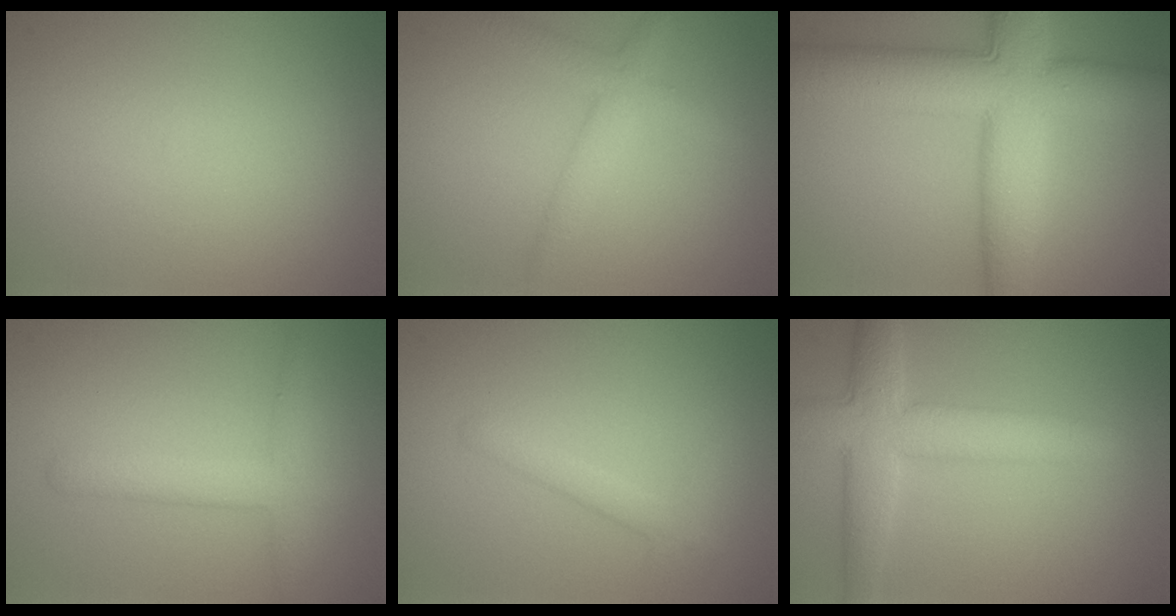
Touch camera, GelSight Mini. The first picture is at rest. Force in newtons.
{"total": 2.6, "press": 2.6, "slide": 0.1}
{"total": 10.4, "press": 10.4, "slide": 0.3}
{"total": 2.8, "press": 2.8, "slide": 0.1}
{"total": 1.6, "press": 1.6, "slide": 0.1}
{"total": 5.9, "press": 5.9, "slide": 0.3}